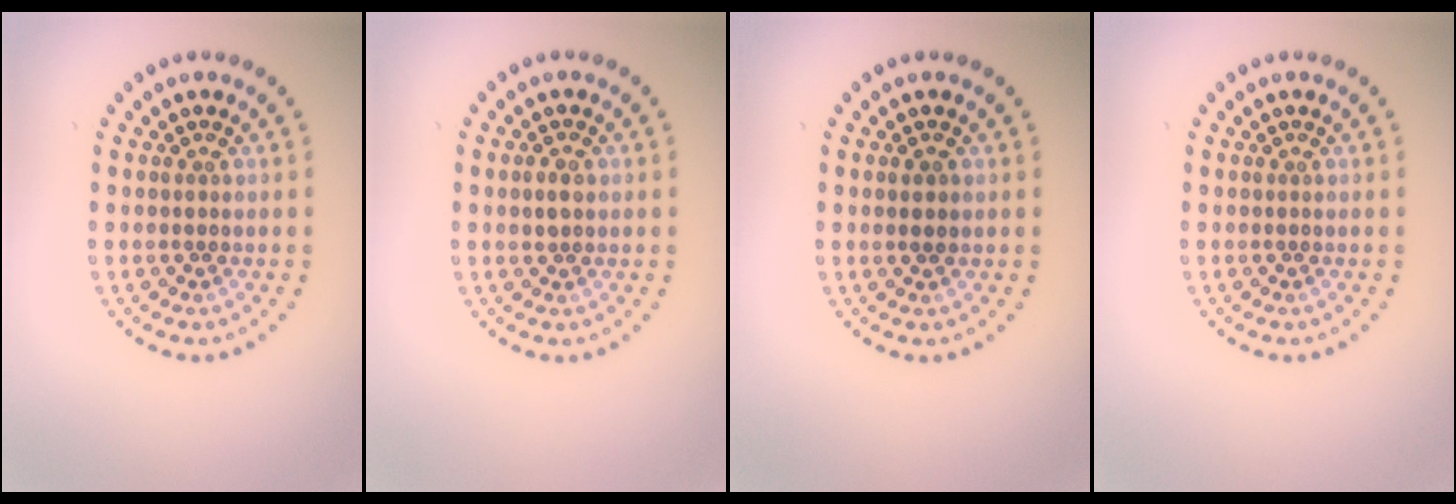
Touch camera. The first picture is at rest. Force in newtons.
{"total": 1.3, "press": 1.2, "slide": 0.3}
{"total": 1.2, "press": 1.1, "slide": 0.4}
{"total": 0.0}